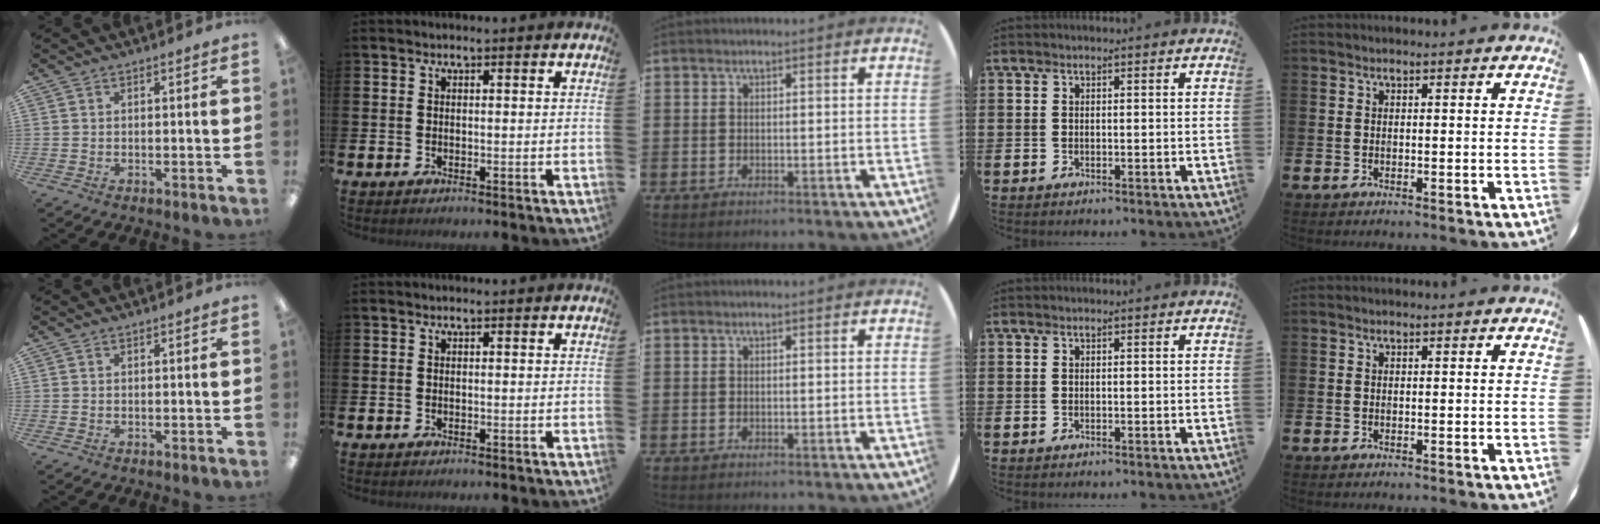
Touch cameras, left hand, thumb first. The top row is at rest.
{}